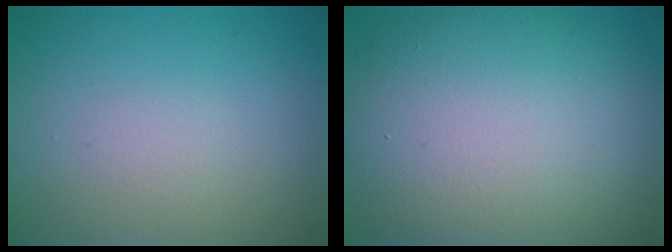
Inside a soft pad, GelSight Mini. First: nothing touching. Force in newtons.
{"total": 13.4, "press": 13.4, "slide": 0.4}